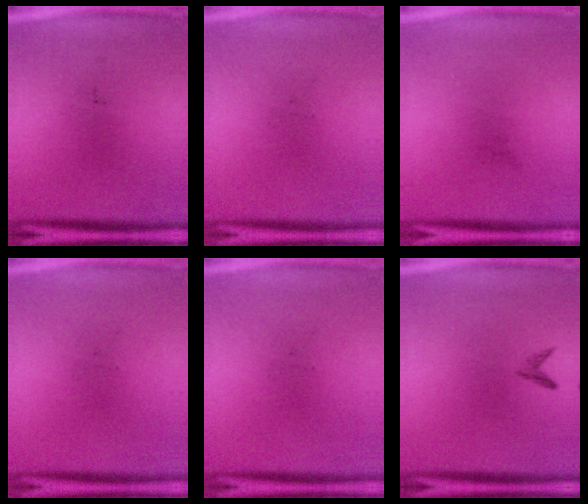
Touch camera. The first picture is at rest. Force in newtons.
{"total": 0.0}
{"total": 0.0}
{"total": 0.0}
{"total": 0.0}
{"total": 0.8}